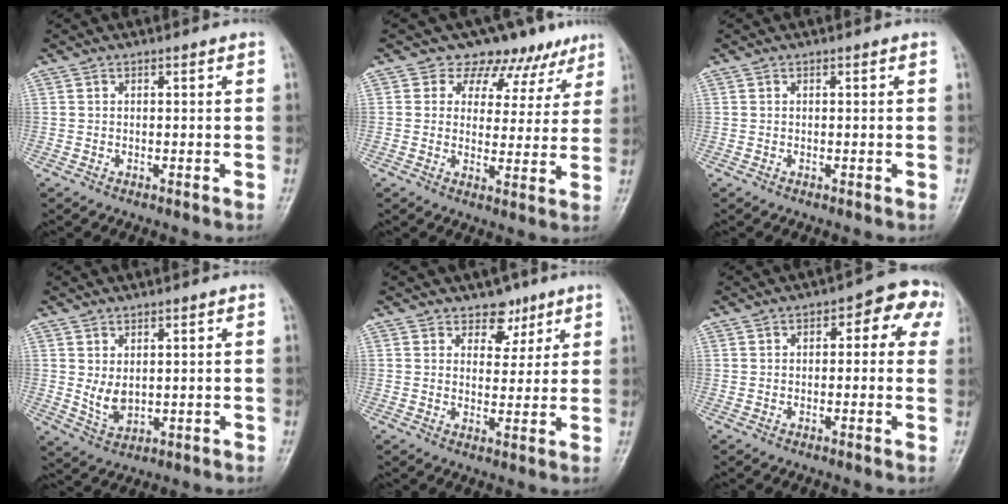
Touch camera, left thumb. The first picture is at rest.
{"total": 9.9, "force": [7.3, 6.3, 2.1], "torque": [0.018, -0.035, 0.083]}
{"total": 0.0}
{"total": 4.9, "force": [0.9, 2.9, 3.9], "torque": [-0.059, -0.012, 0.028]}
{"total": 3.8, "force": [2.6, 2.3, 1.5], "torque": [0.003, -0.017, 0.042]}
{"total": 8.5, "force": [2.5, 4.5, 6.8], "torque": [-0.042, 0.025, 0.020]}